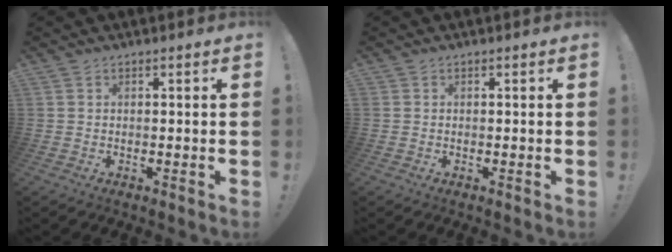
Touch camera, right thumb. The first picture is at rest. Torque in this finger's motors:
{"motor_torque": [0.73, 0.72, 0.15, 0.04, 0.09]}